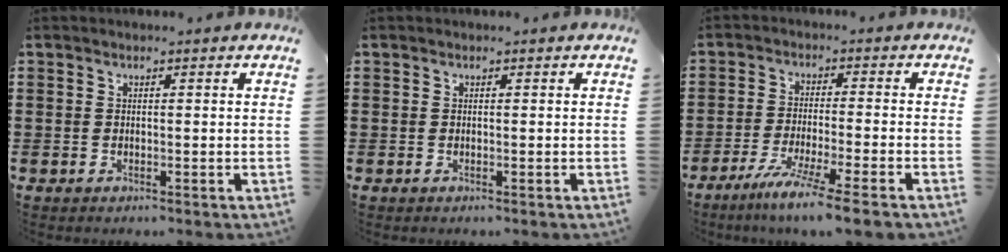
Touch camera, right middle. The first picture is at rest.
{"total": 0.0}
{"total": 6.3, "force": [-5.1, -0.6, 3.7], "torque": [-0.070, -0.019, -0.094]}